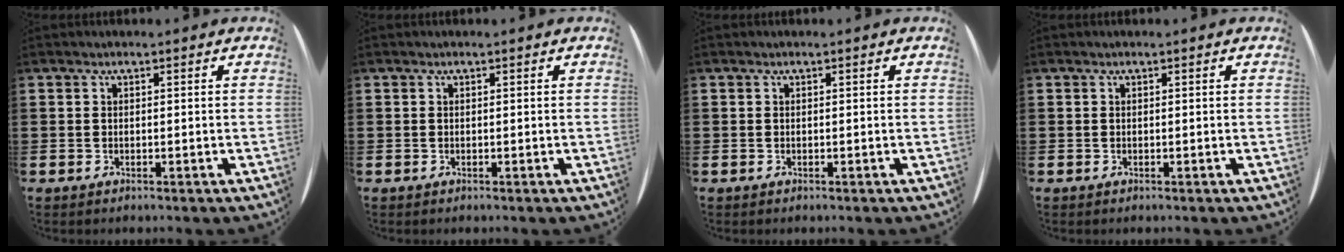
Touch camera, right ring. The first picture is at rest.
{"total": 0.0}
{"total": 0.0}
{"total": 0.0}